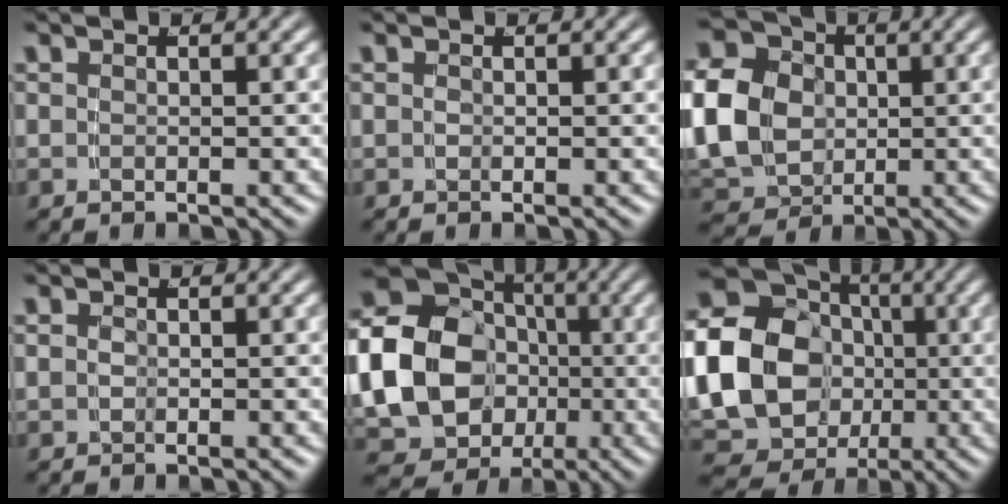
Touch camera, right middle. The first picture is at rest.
{"total": 0.0}
{"total": 11.8, "force": [-0.1, 10.2, 5.9], "torque": [-0.147, -0.039, 0.005]}
{"total": 0.6, "force": [-0.3, 0.3, 0.3], "torque": [-0.011, -0.004, -0.002]}
{"total": 18.6, "force": [-2.3, 16.3, 8.7], "torque": [-0.224, -0.062, -0.034]}
{"total": 21.0, "force": [-1.2, 18.8, 9.3], "torque": [-0.248, -0.058, -0.026]}